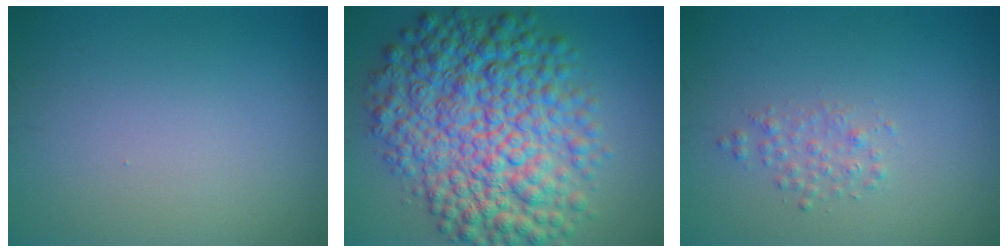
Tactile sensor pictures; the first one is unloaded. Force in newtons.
{"total": 11.8, "press": 11.8, "slide": 0.0}
{"total": 1.4, "press": 1.4, "slide": 0.0}